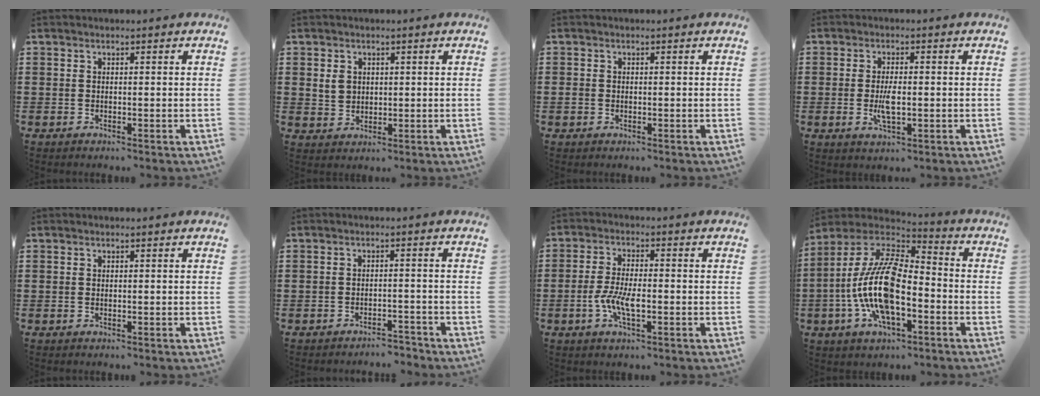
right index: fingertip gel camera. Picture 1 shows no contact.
{"total": 2.6, "force": [0.7, 2.2, 1.2], "torque": [-0.031, 0.008, 0.014]}
{"total": 1.1, "force": [-0.3, 0.9, 0.5], "torque": [-0.012, 0.003, -0.008]}
{"total": 4.1, "force": [-0.6, 1.4, 3.8], "torque": [-0.075, -0.001, -0.013]}
{"total": 0.0}
{"total": 2.5, "force": [-2.4, 0.3, 0.2], "torque": [-0.010, 0.003, -0.052]}
{"total": 5.5, "force": [-1.6, 1.8, 5.0], "torque": [-0.119, -0.005, -0.037]}
{"total": 14.9, "force": [-3.3, 6.7, 12.9], "torque": [-0.302, -0.008, -0.076]}